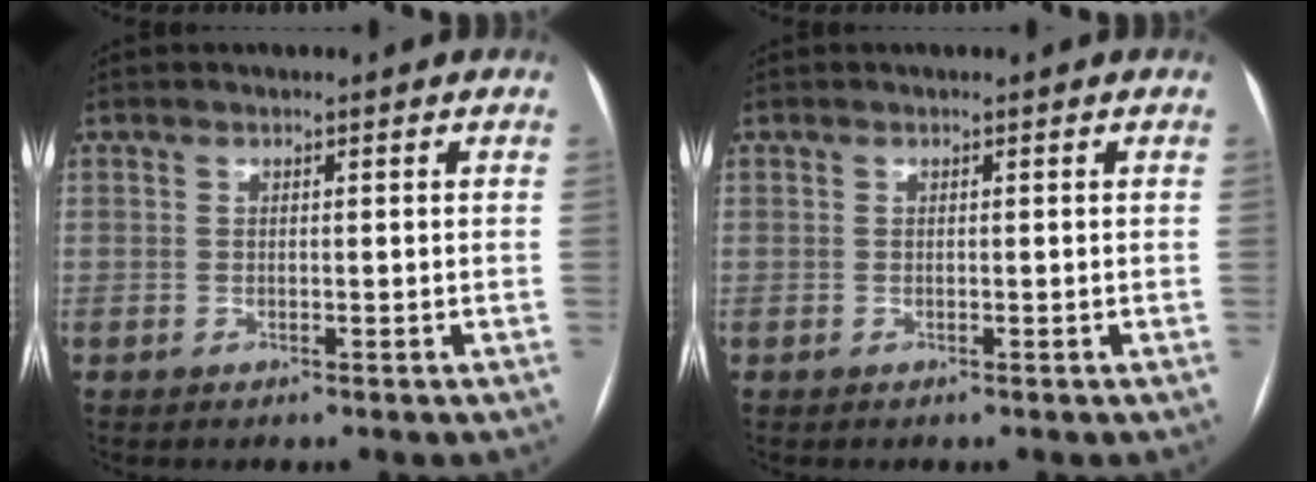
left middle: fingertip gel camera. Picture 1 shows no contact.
{"total": 0.0}